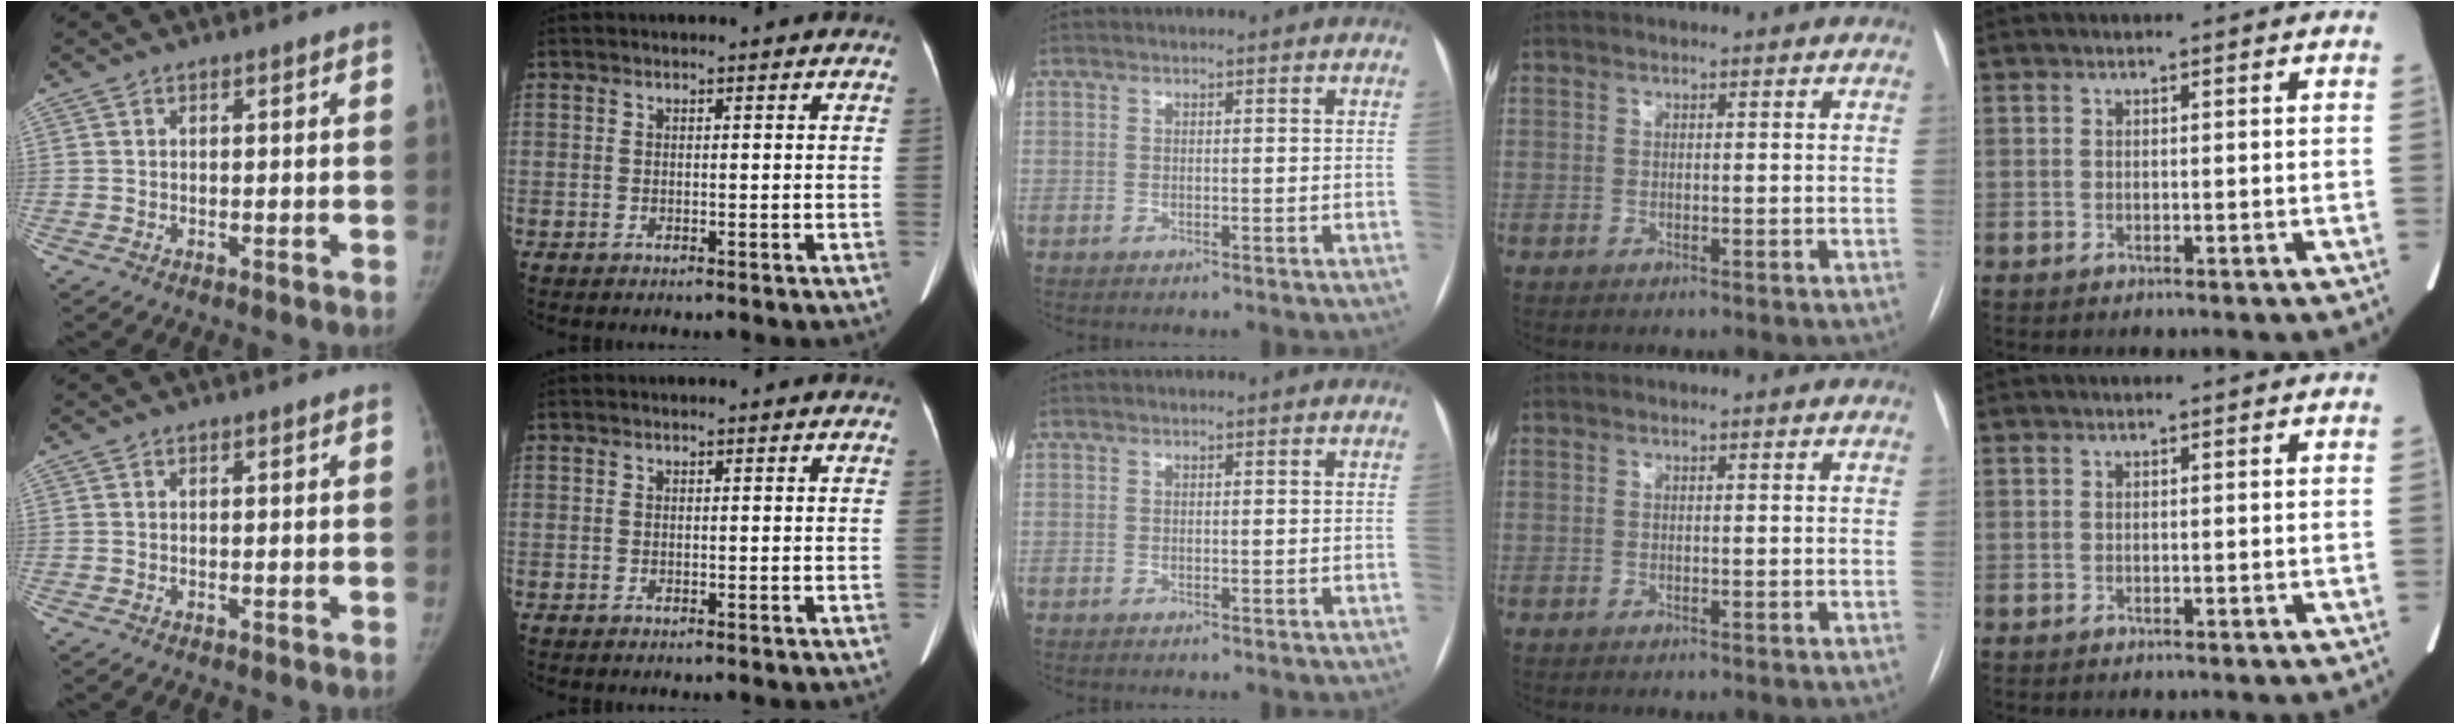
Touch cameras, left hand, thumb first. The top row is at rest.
{}